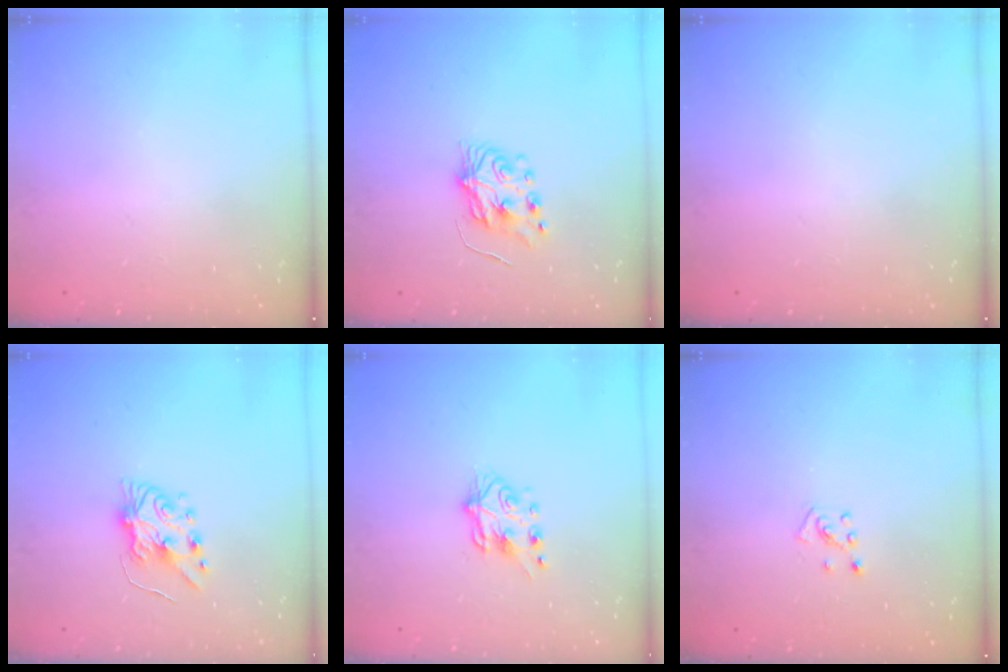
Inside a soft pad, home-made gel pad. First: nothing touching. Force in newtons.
{"total": 6.4, "press": 6.4, "slide": 0.5}
{"total": 0.0}
{"total": 6.6, "press": 6.6, "slide": 0.7}
{"total": 6.5, "press": 6.5, "slide": 0.6}
{"total": 3.6, "press": 3.6, "slide": 0.4}